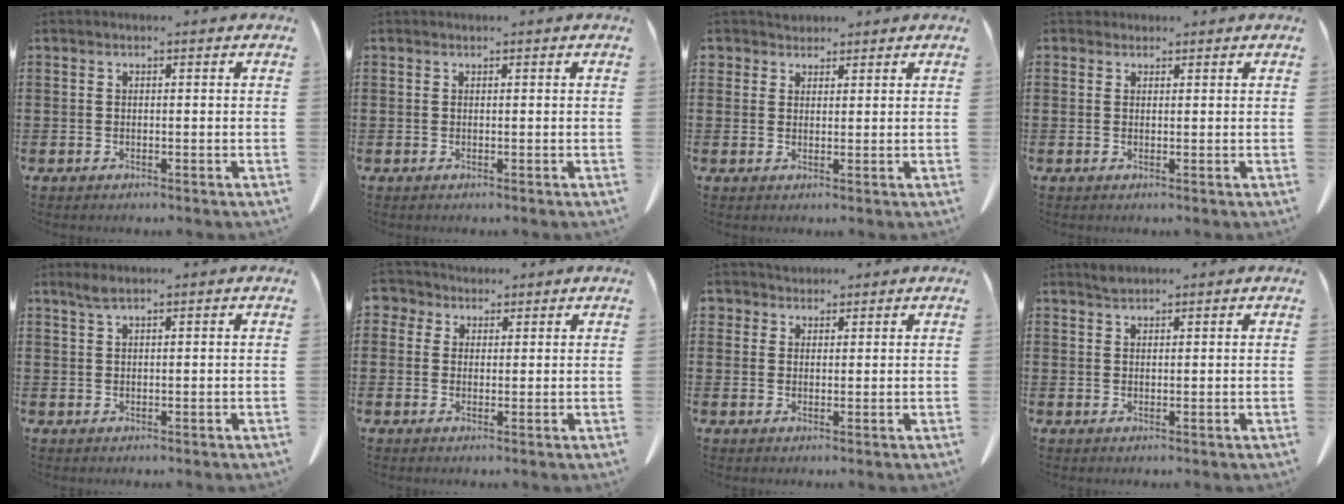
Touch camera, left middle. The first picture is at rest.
{"total": 0.0}
{"total": 2.4, "force": [2.0, 1.3, 0.0], "torque": [0.002, 0.003, 0.037]}
{"total": 1.2, "force": [1.0, 0.7, 0.0], "torque": [-0.004, 0.005, 0.021]}
{"total": 1.7, "force": [1.2, 0.2, 1.3], "torque": [-0.028, 0.002, 0.021]}
{"total": 3.1, "force": [2.0, 2.4, 0.6], "torque": [-0.017, 0.010, 0.035]}
{"total": 2.2, "force": [1.8, 1.3, 0.0], "torque": [-0.007, 0.006, 0.035]}
{"total": 1.2, "force": [1.1, 0.3, 0.3], "torque": [-0.010, 0.001, 0.022]}